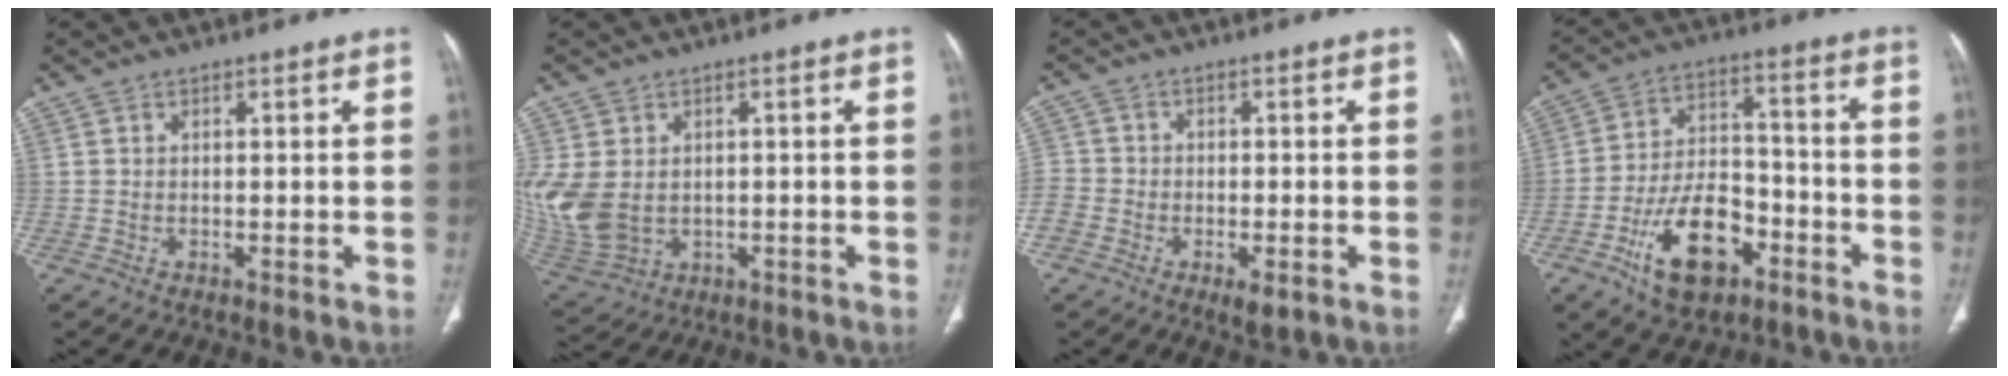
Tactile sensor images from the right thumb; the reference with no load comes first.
{"total": 12.2, "force": [-0.1, 9.2, 8.1], "torque": [-0.208, -0.009, 0.025]}
{"total": 7.4, "force": [-3.6, 5.1, 4.0], "torque": [-0.060, 0.010, -0.068]}
{"total": 15.2, "force": [-7.6, 8.5, 10.0], "torque": [-0.152, 0.049, -0.125]}